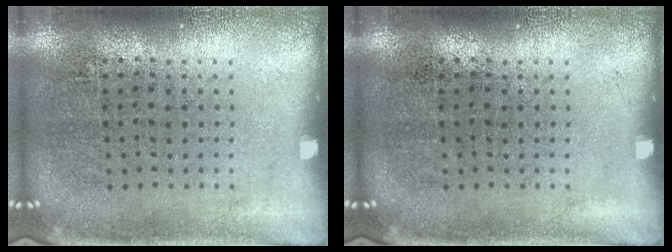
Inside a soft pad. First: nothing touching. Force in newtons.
{"total": 0.0}